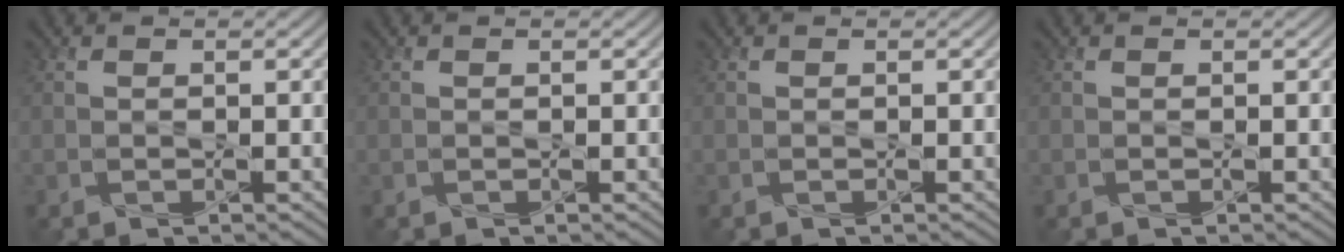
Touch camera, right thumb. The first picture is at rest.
{"total": 0.0}
{"total": 0.0}
{"total": 0.0}